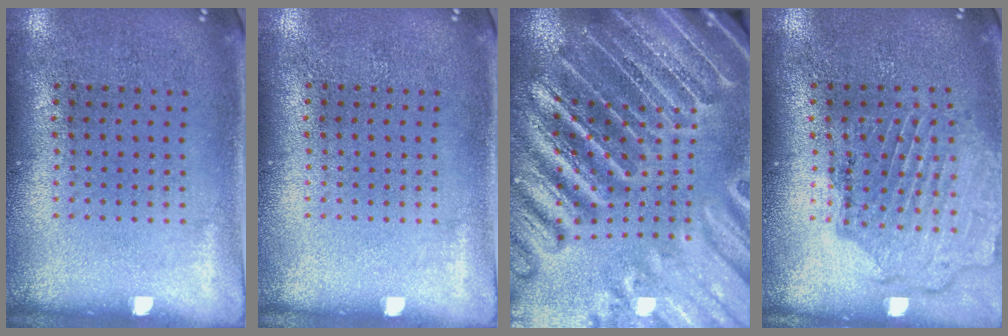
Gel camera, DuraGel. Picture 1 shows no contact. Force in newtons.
{"total": 0.0}
{"total": 4.7, "press": 4.3, "slide": 1.8}
{"total": 1.6, "press": 1.6, "slide": 0.2}